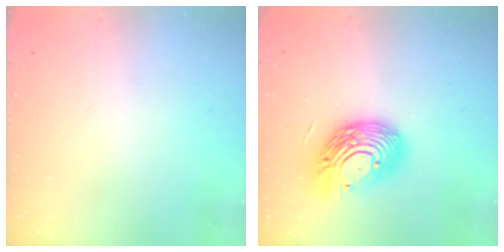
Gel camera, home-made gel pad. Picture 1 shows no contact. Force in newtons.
{"total": 17.8, "press": 17.7, "slide": 1.4}